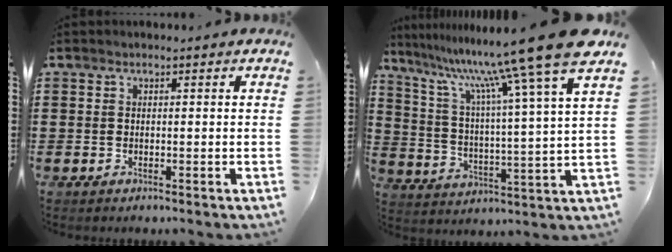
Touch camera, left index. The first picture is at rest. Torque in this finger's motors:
{"motor_torque": [0.88, -1.09, 1.06, 0.21]}